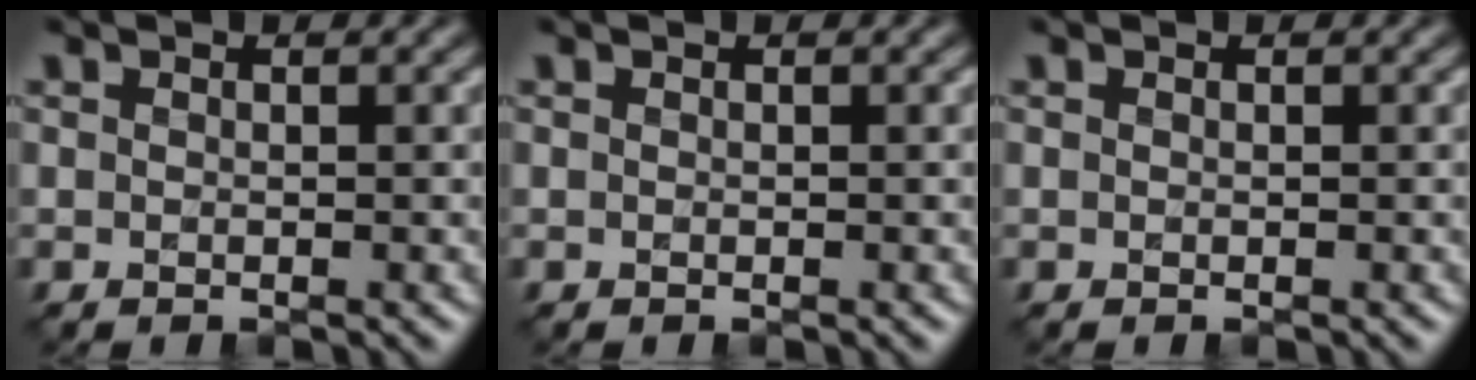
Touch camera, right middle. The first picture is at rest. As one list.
[{"total": 0.0}, {"total": 0.0}]